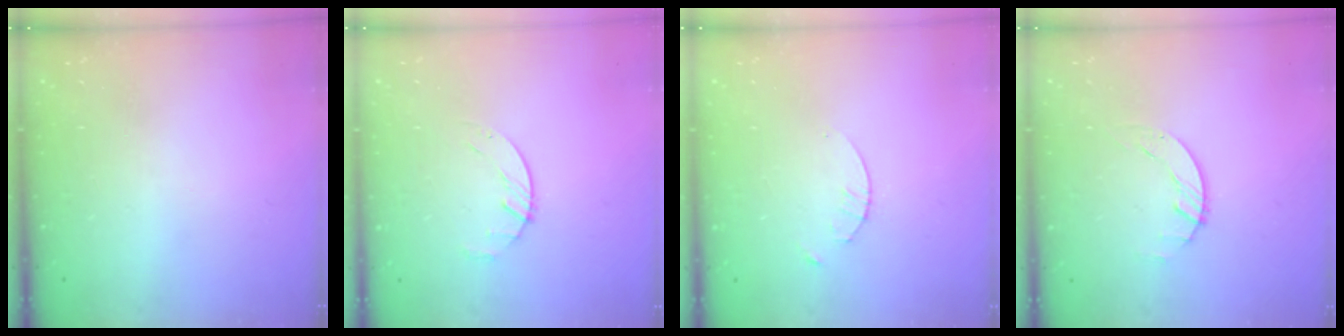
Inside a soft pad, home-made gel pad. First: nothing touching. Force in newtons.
{"total": 2.2, "press": 2.2, "slide": 0.4}
{"total": 1.7, "press": 1.6, "slide": 0.2}
{"total": 1.7, "press": 1.7, "slide": 0.1}